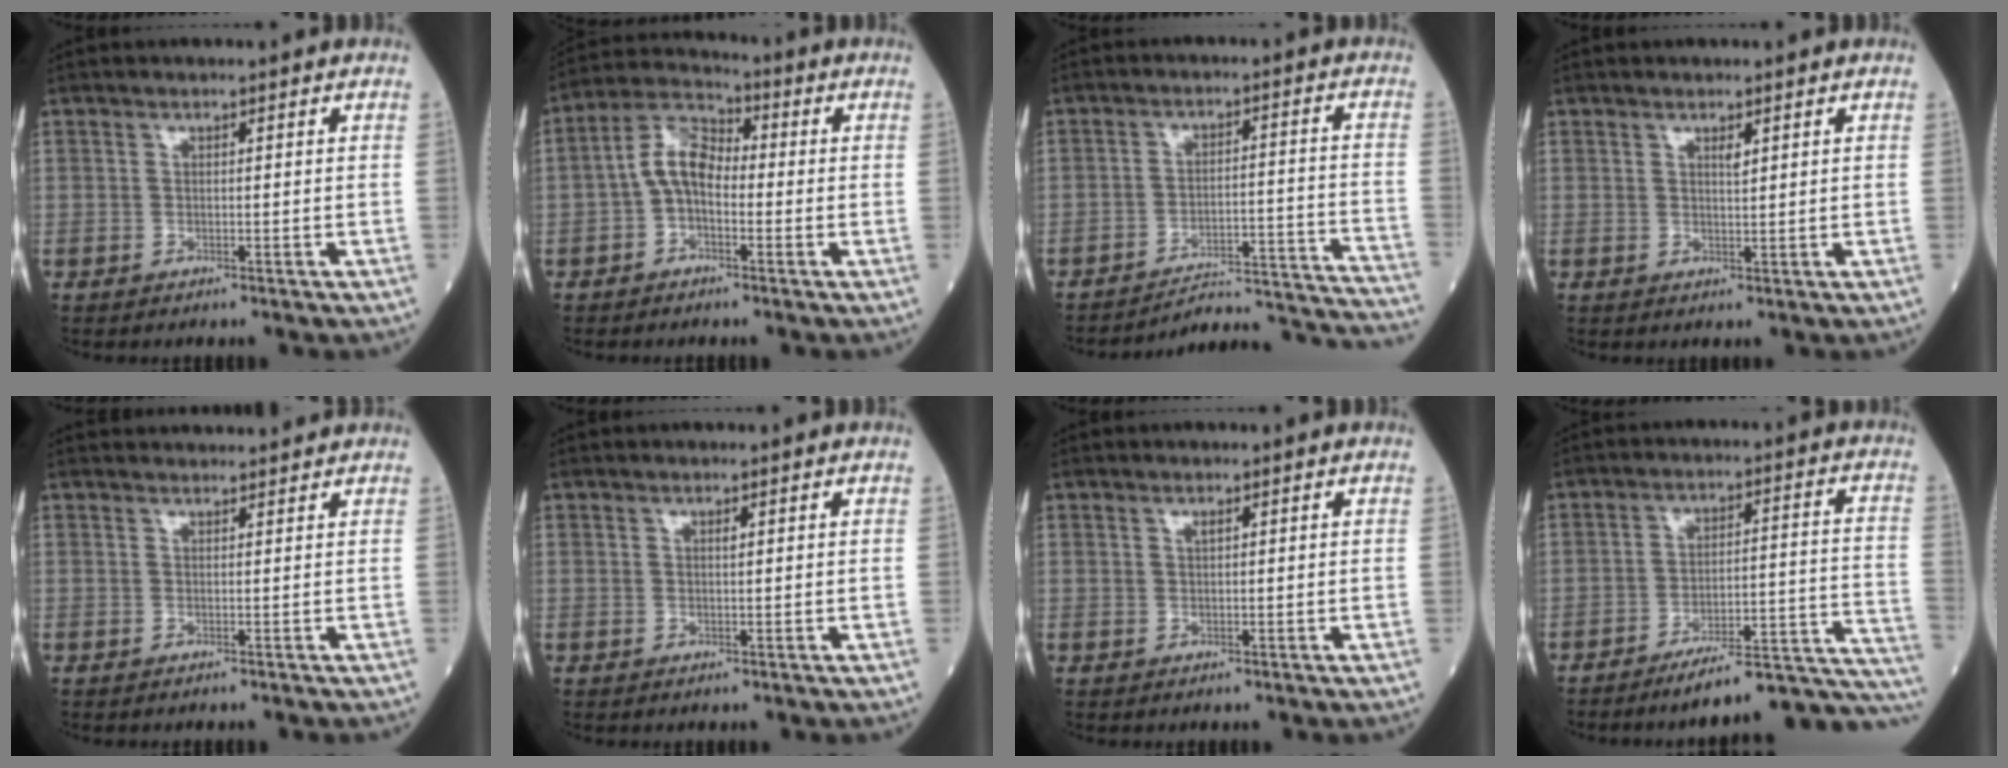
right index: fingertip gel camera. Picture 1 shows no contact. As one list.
[{"total": 6.7, "force": [-1.0, 3.6, 5.6], "torque": [-0.112, 0.026, -0.028]}, {"total": 18.1, "force": [-18.0, -1.5, 2.1], "torque": [0.005, 0.018, -0.235]}, {"total": 1.3, "force": [0.7, 0.2, 1.0], "torque": [-0.020, -0.003, 0.013]}, {"total": 4.4, "force": [4.3, 0.4, 0.7], "torque": [-0.015, 0.030, 0.048]}, {"total": 0.7, "force": [0.3, 0.1, 0.6], "torque": [-0.013, -0.001, 0.006]}, {"total": 0.7, "force": [0.4, 0.2, 0.6], "torque": [-0.014, -0.001, 0.007]}, {"total": 18.6, "force": [-17.3, 0.2, 7.0], "torque": [-0.029, 0.034, -0.230]}]